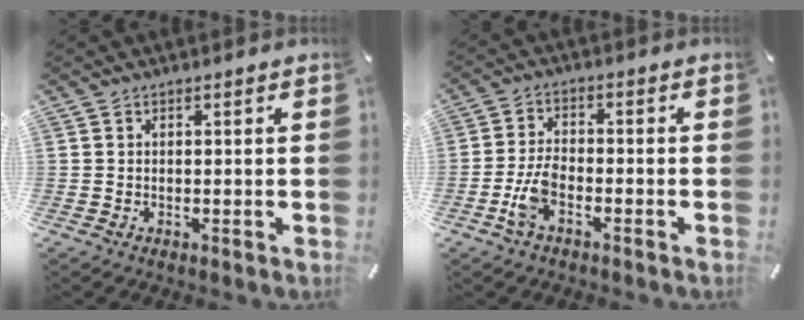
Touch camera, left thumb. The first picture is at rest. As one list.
[{"total": 6.1, "force": [-2.9, 2.9, 4.5], "torque": [-0.105, 0.004, -0.056]}]